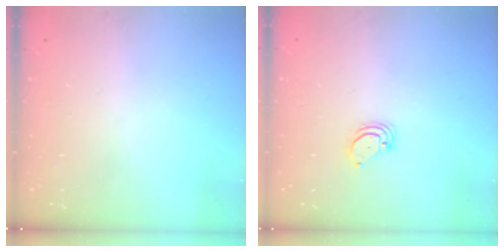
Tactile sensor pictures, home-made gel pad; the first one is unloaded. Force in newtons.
{"total": 2.0, "press": 2.0, "slide": 0.1}